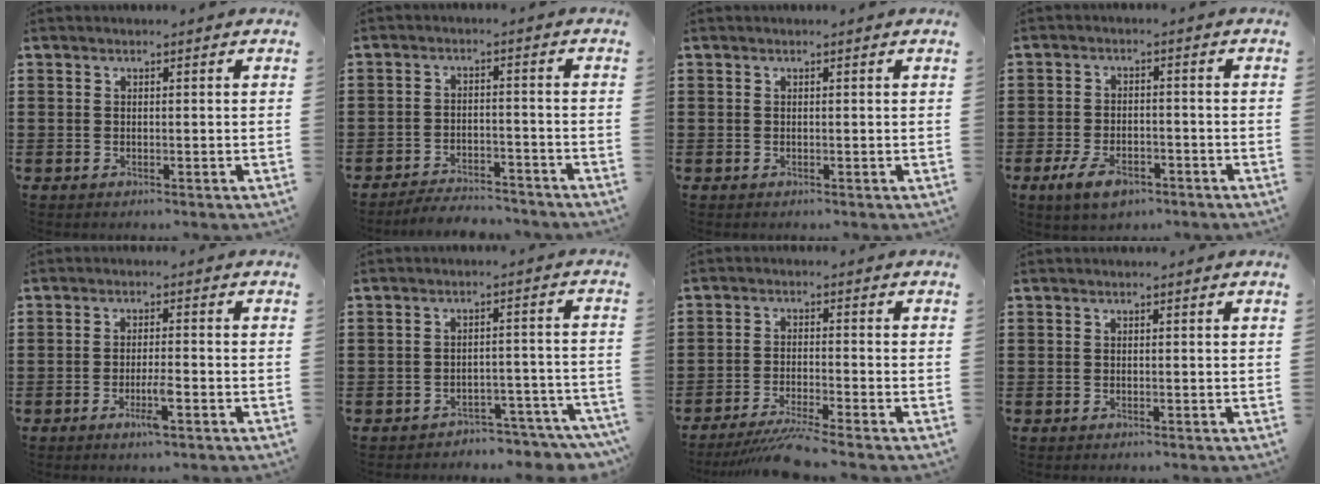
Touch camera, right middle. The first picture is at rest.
{"total": 3.8, "force": [-3.8, 0.3, 0.3], "torque": [-0.010, 0.004, -0.080]}
{"total": 0.0}
{"total": 4.8, "force": [-3.0, 2.2, 3.1], "torque": [-0.064, 0.004, -0.057]}
{"total": 3.8, "force": [-1.8, 0.6, 3.3], "torque": [-0.060, -0.002, -0.034]}
{"total": 3.4, "force": [-3.4, 0.2, 0.6], "torque": [-0.014, 0.005, -0.068]}
{"total": 4.8, "force": [-4.2, -0.4, 2.3], "torque": [-0.045, -0.016, -0.079]}
{"total": 0.0}